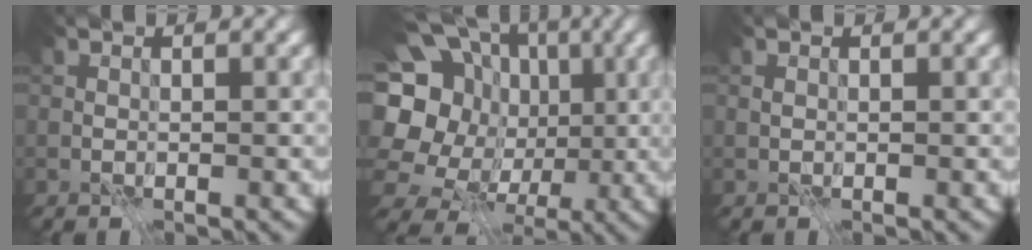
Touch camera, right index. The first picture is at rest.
{"total": 18.7, "force": [1.4, 16.5, 8.8], "torque": [-0.213, 0.021, 0.004]}
{"total": 0.0}